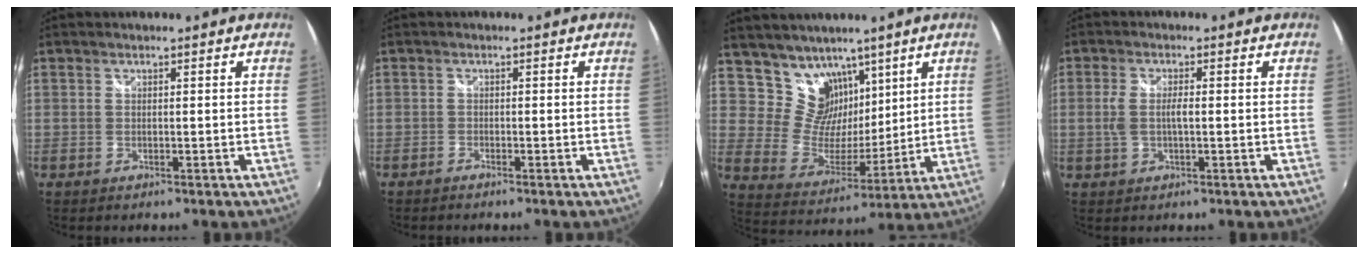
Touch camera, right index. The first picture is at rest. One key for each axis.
{"total": 0.9, "fx": -0.9, "fy": 0.3, "fz": 0.2, "tx": -0.010, "ty": -0.002, "tz": -0.020}
{"total": 11.8, "fx": 8.0, "fy": 7.6, "fz": 4.3, "tx": -0.075, "ty": -0.005, "tz": 0.157}
{"total": 4.1, "fx": -0.2, "fy": 1.5, "fz": 3.8, "tx": -0.075, "ty": -0.002, "tz": -0.003}